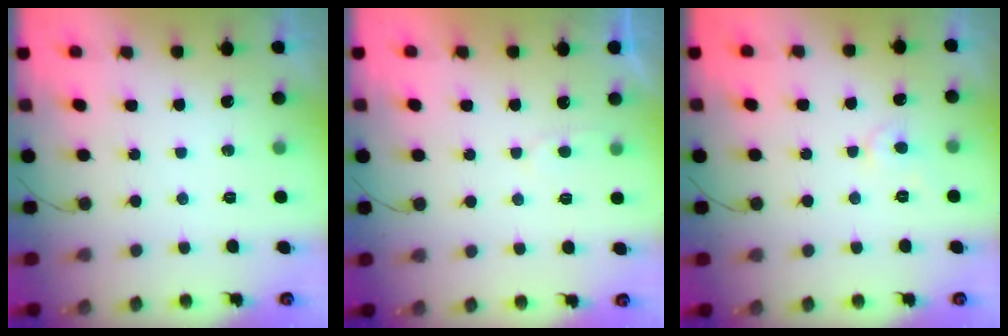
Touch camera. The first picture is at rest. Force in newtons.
{"total": 2.5, "press": 2.5, "slide": 0.3}
{"total": 3.8, "press": 3.7, "slide": 0.3}